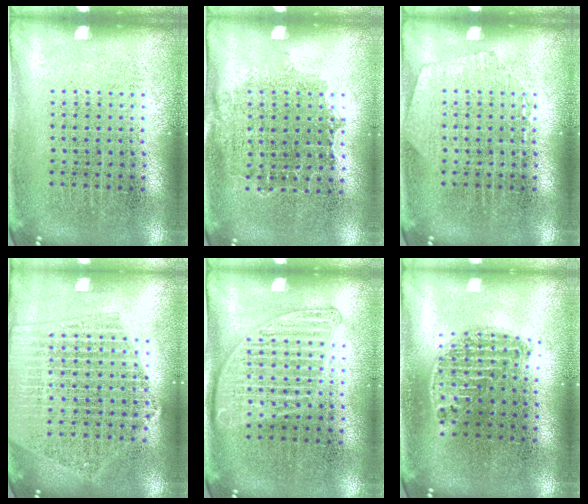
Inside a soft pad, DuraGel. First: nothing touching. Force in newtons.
{"total": 1.0, "press": 0.9, "slide": 0.5}
{"total": 1.0, "press": 1.0, "slide": 0.1}
{"total": 2.1, "press": 2.0, "slide": 0.9}
{"total": 1.5, "press": 1.4, "slide": 0.5}
{"total": 1.2, "press": 1.0, "slide": 0.6}